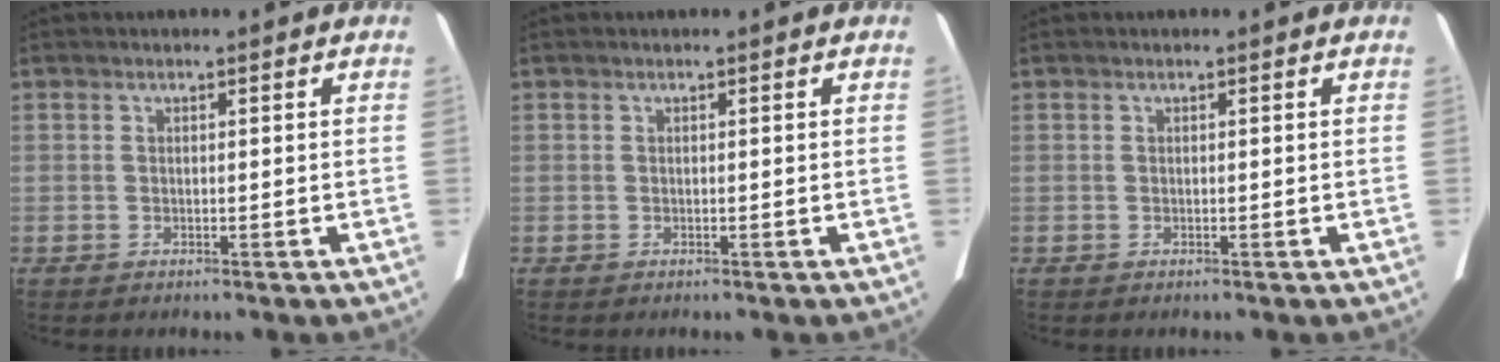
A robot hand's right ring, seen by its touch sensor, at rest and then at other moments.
{"total": 0.0}
{"total": 0.0}